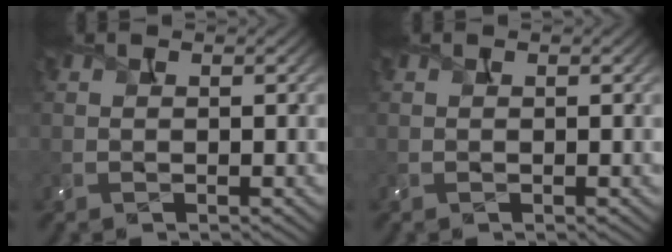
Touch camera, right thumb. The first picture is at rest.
{"total": 0.0}